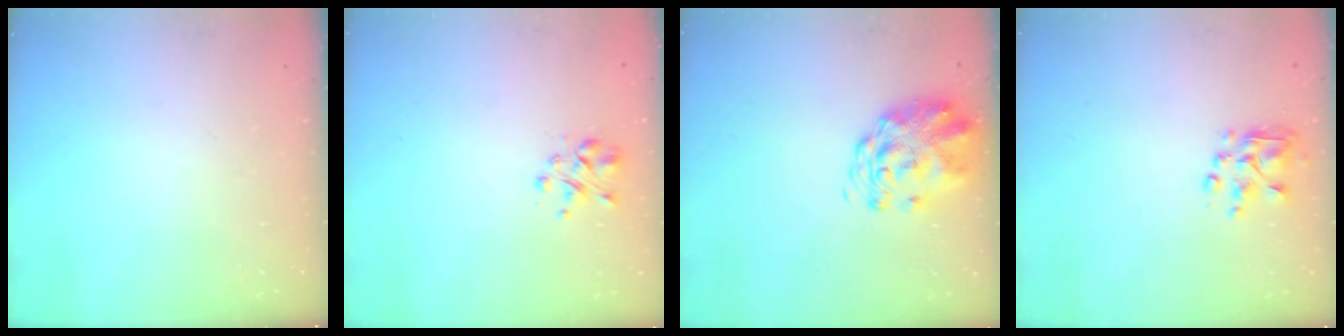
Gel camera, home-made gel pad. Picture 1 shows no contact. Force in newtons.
{"total": 2.2, "press": 2.2, "slide": 0.3}
{"total": 3.2, "press": 3.1, "slide": 0.9}
{"total": 4.5, "press": 4.4, "slide": 0.6}